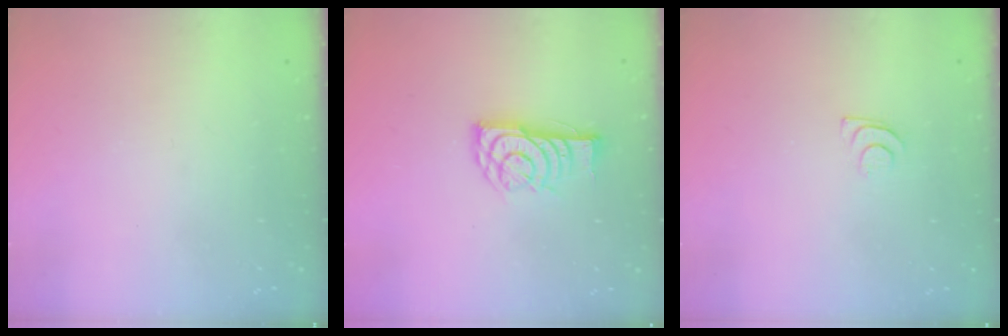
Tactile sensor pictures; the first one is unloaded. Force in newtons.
{"total": 11.5, "press": 11.4, "slide": 0.5}
{"total": 4.2, "press": 4.2, "slide": 0.5}